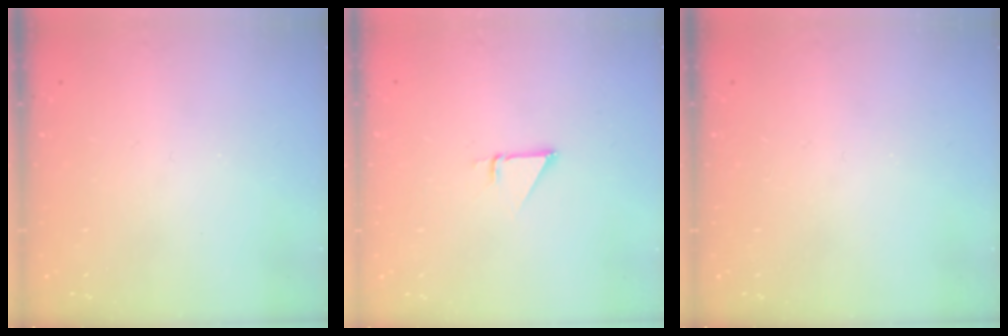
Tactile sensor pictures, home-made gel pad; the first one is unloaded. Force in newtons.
{"total": 2.3, "press": 2.3, "slide": 0.1}
{"total": 0.0}